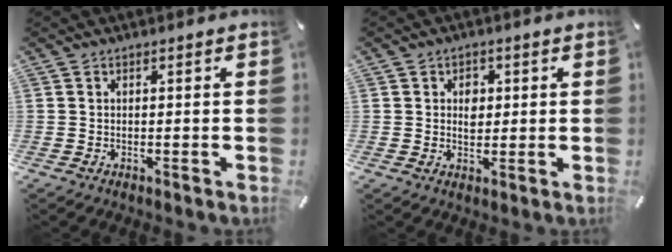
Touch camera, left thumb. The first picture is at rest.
{"total": 4.1, "force": [0.6, 3.4, 2.2], "torque": [-0.013, -0.005, 0.004]}